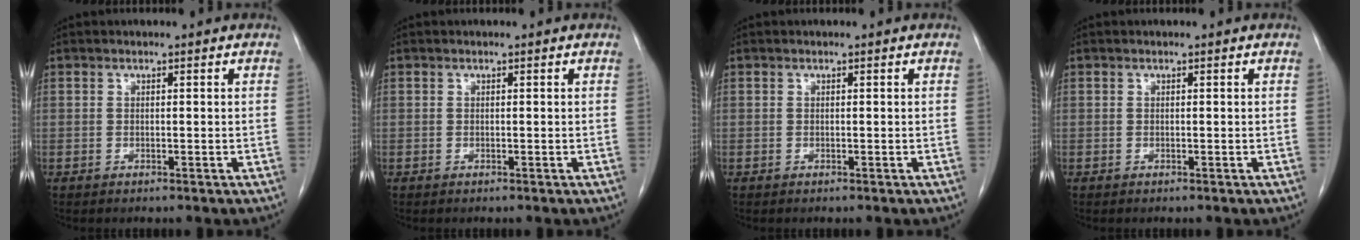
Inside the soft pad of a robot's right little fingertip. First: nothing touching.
{"total": 0.0}
{"total": 0.0}
{"total": 0.0}